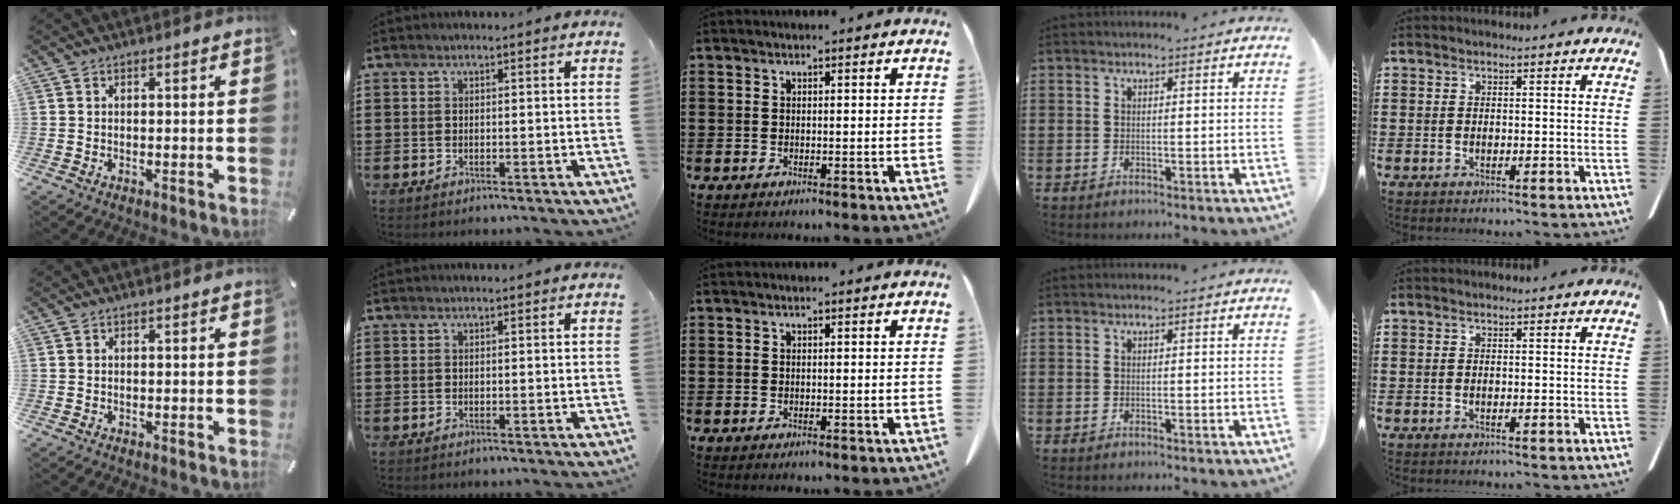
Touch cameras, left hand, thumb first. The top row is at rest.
{}